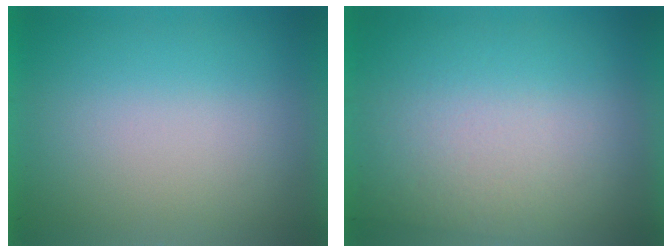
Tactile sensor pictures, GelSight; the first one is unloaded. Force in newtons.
{"total": 2.8}